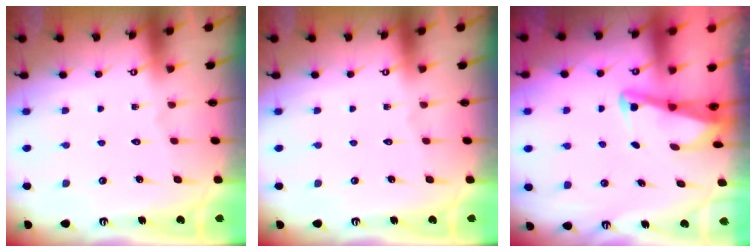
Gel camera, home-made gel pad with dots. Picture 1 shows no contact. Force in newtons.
{"total": 0.0}
{"total": 2.9, "press": 2.9, "slide": 0.4}